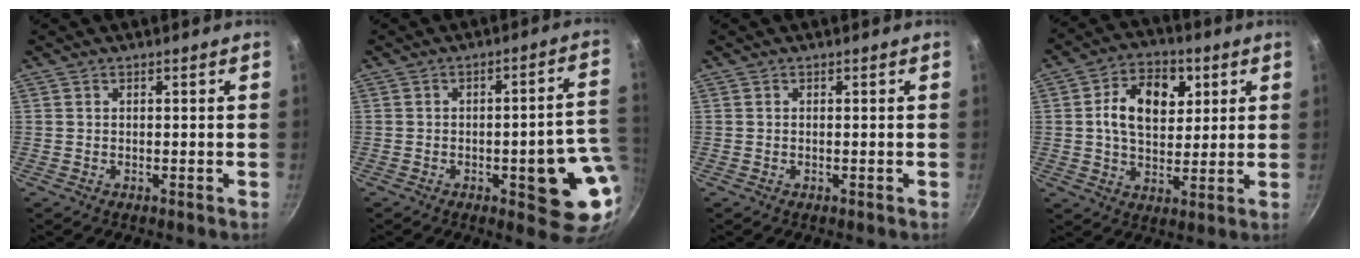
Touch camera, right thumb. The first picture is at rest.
{"total": 14.0, "force": [-3.0, 4.8, 12.9], "torque": [-0.109, 0.021, -0.038]}
{"total": 0.0}
{"total": 12.7, "force": [3.2, 8.7, 8.7], "torque": [-0.112, -0.003, 0.043]}